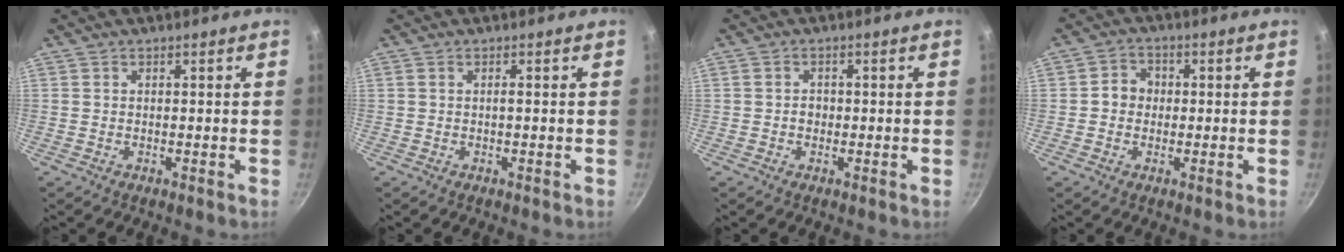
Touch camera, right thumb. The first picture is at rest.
{"total": 0.5, "force": [-0.1, 0.1, 0.5], "torque": [-0.011, 0.002, -0.003]}
{"total": 1.7, "force": [-0.3, 1.4, 0.9], "torque": [-0.009, 0.006, -0.006]}
{"total": 4.1, "force": [-0.1, 3.7, 1.8], "torque": [-0.004, 0.011, -0.009]}